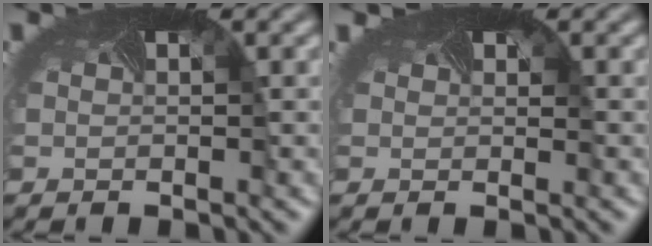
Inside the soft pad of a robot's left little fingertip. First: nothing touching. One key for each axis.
{"total": 1.1, "fx": 0.4, "fy": -0.4, "fz": -0.9, "tx": -0.001, "ty": -0.013, "tz": 0.005}